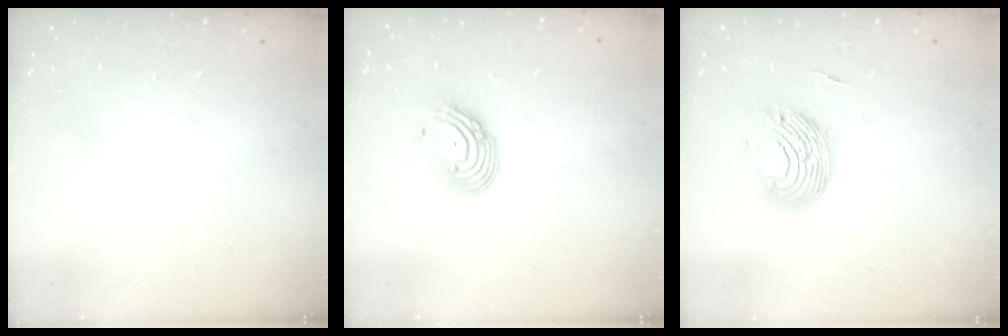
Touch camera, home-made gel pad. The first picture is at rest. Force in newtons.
{"total": 9.4, "press": 9.3, "slide": 1.1}
{"total": 9.4, "press": 9.3, "slide": 1.0}